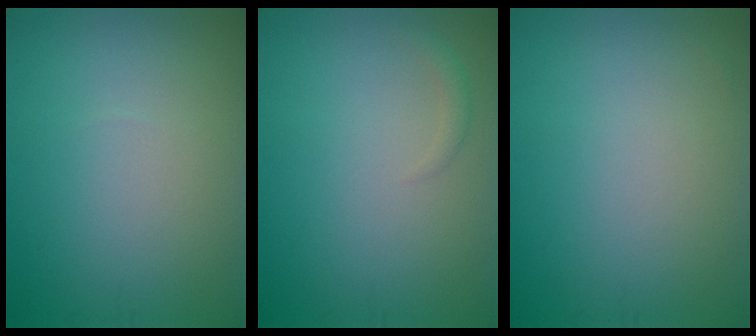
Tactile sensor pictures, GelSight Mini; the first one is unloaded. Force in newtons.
{"total": 0.8, "press": 0.8, "slide": 0.1}
{"total": 0.0}